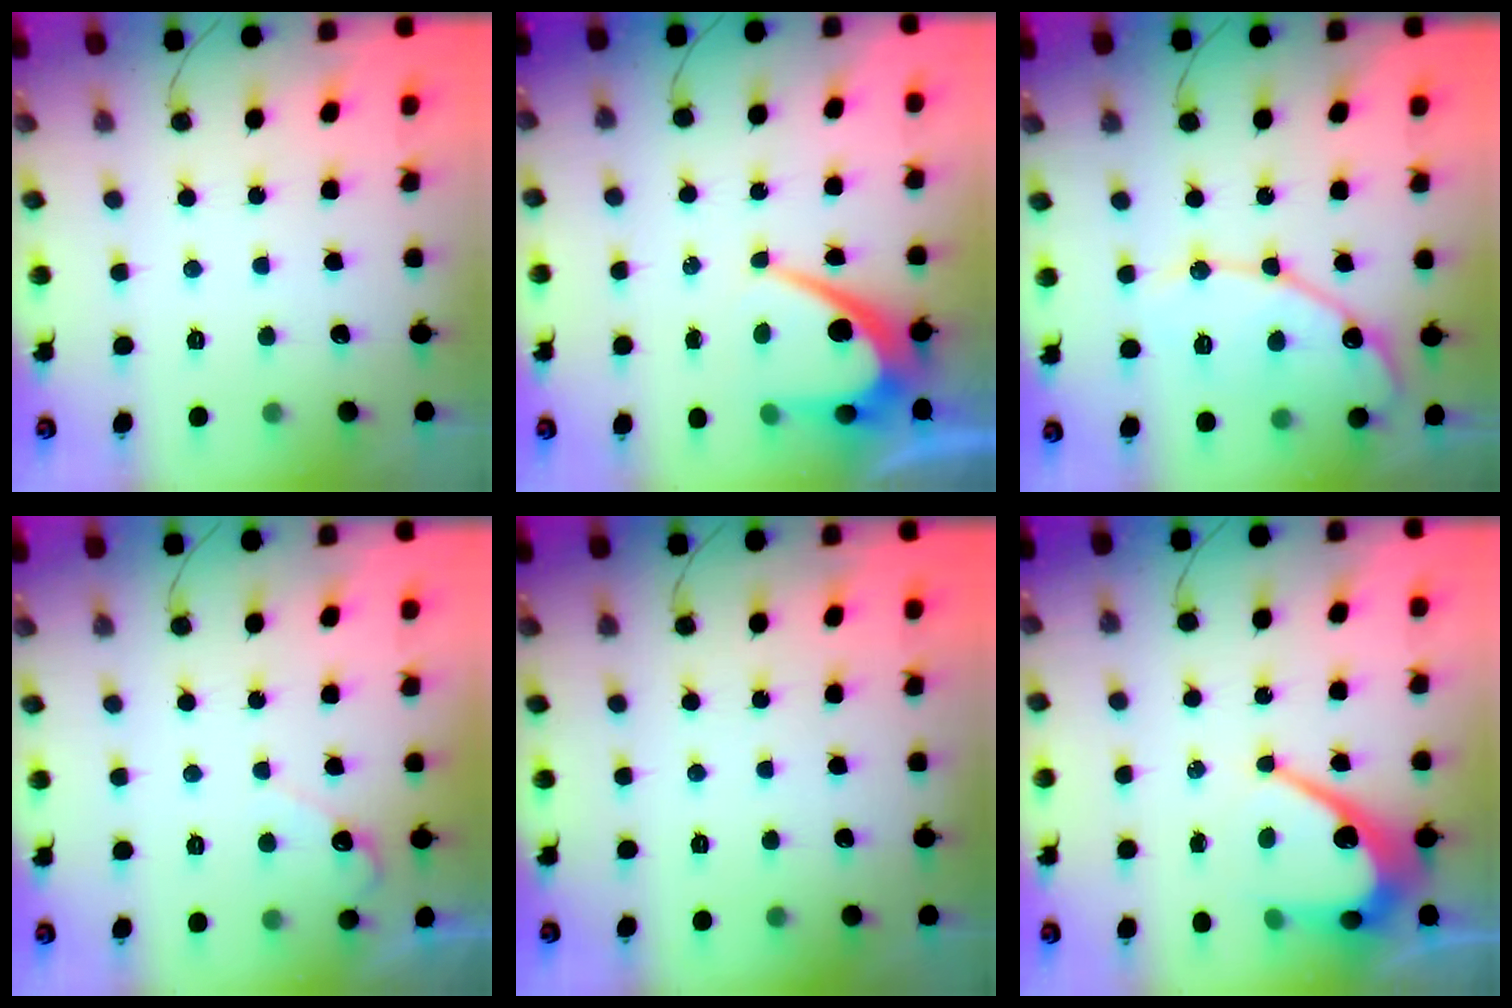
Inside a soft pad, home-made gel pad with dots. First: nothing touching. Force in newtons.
{"total": 8.7, "press": 8.7, "slide": 0.4}
{"total": 13.7, "press": 13.7, "slide": 1.1}
{"total": 4.1, "press": 4.1, "slide": 0.3}
{"total": 0.0}
{"total": 10.2, "press": 10.1, "slide": 0.9}